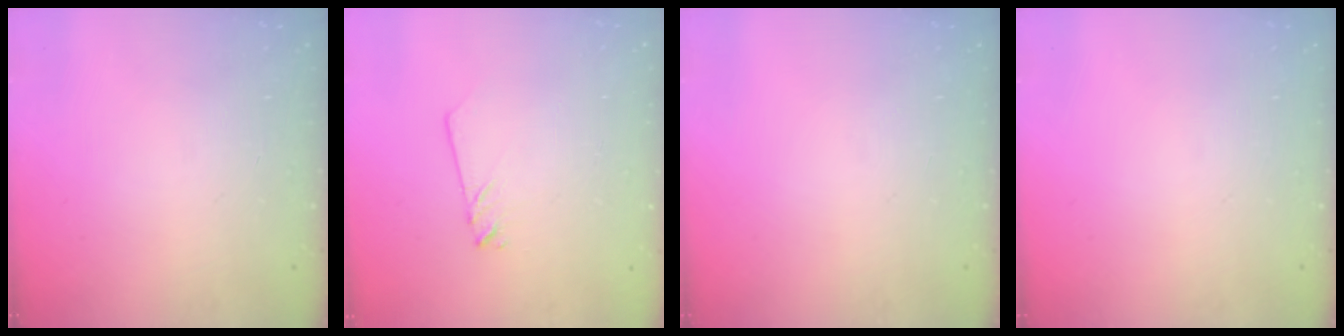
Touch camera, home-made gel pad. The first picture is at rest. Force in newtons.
{"total": 2.0, "press": 2.0, "slide": 0.1}
{"total": 0.0}
{"total": 0.0}